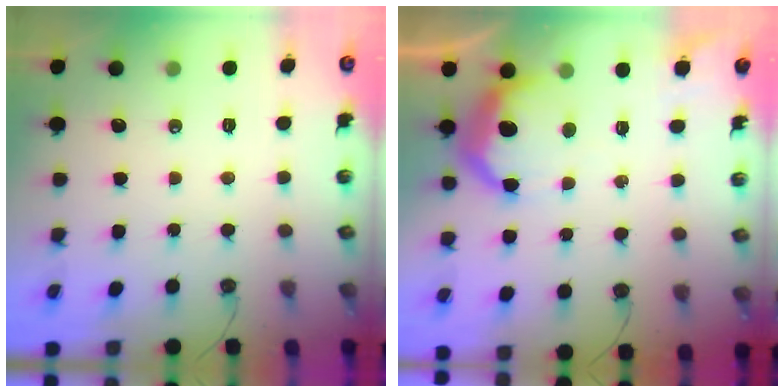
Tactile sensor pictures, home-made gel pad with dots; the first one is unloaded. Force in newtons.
{"total": 11.3, "press": 11.2, "slide": 0.7}